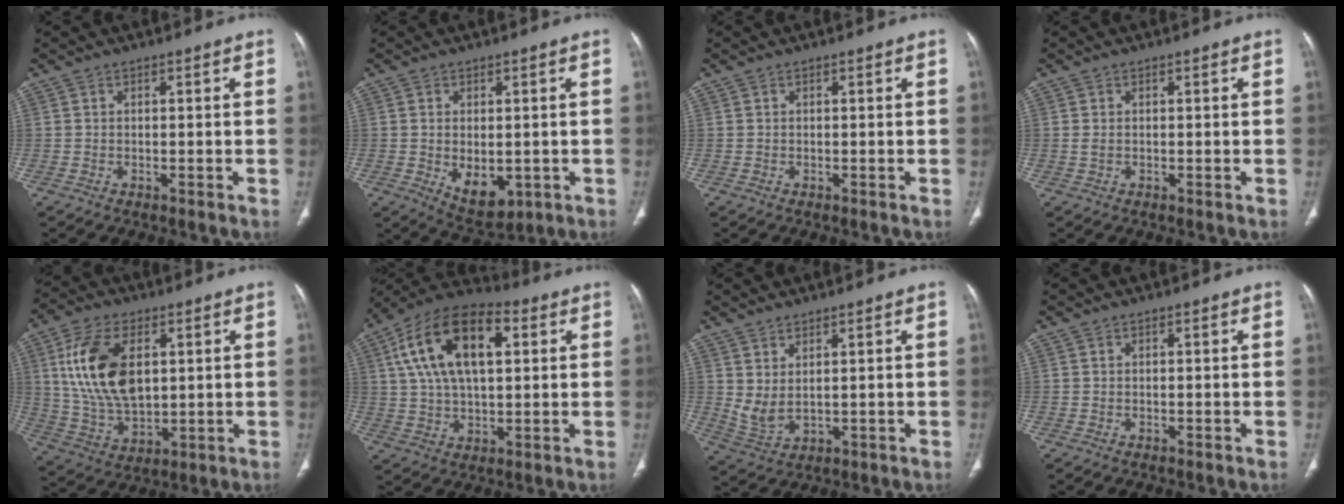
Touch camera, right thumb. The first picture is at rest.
{"total": 7.8, "force": [-1.4, 4.6, 6.1], "torque": [-0.078, -0.011, -0.003]}
{"total": 0.0}
{"total": 1.0, "force": [0.0, 0.5, 0.8], "torque": [-0.022, -0.003, 0.003]}
{"total": 16.6, "force": [3.9, 9.7, 12.9], "torque": [-0.236, -0.012, 0.083]}
{"total": 19.0, "force": [5.5, 9.9, 15.2], "torque": [-0.261, 0.015, 0.089]}
{"total": 4.8, "force": [2.0, 1.9, 3.9], "torque": [-0.083, -0.017, 0.053]}
{"total": 0.0}